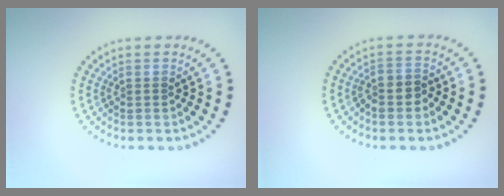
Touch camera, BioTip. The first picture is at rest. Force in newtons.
{"total": 2.1, "press": 1.8, "slide": 1.1}